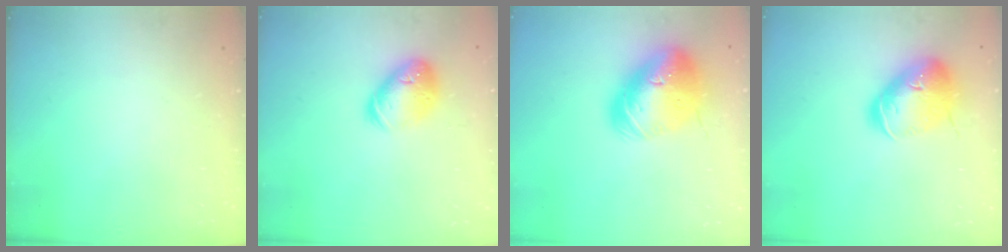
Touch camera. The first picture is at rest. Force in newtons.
{"total": 14.0, "press": 13.8, "slide": 2.0}
{"total": 25.7, "press": 25.4, "slide": 4.0}
{"total": 18.4, "press": 18.2, "slide": 2.8}